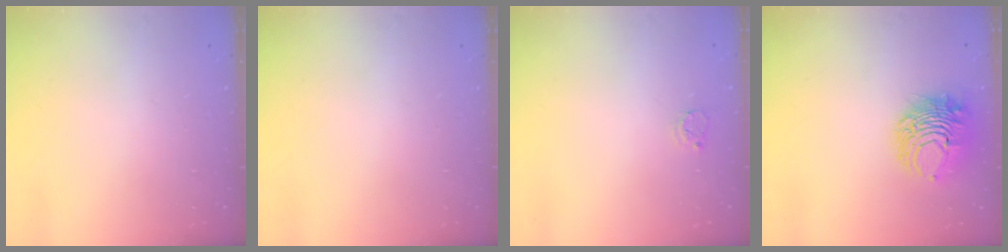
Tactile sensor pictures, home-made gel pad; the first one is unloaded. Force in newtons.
{"total": 0.0}
{"total": 3.2, "press": 3.2, "slide": 0.1}
{"total": 9.2, "press": 9.2, "slide": 0.2}